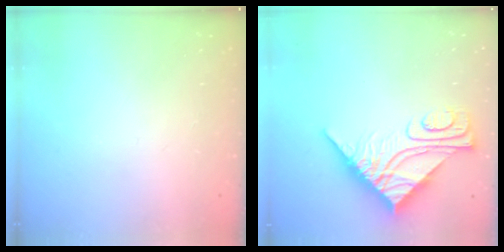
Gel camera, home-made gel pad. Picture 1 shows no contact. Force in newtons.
{"total": 13.7, "press": 13.7, "slide": 1.2}